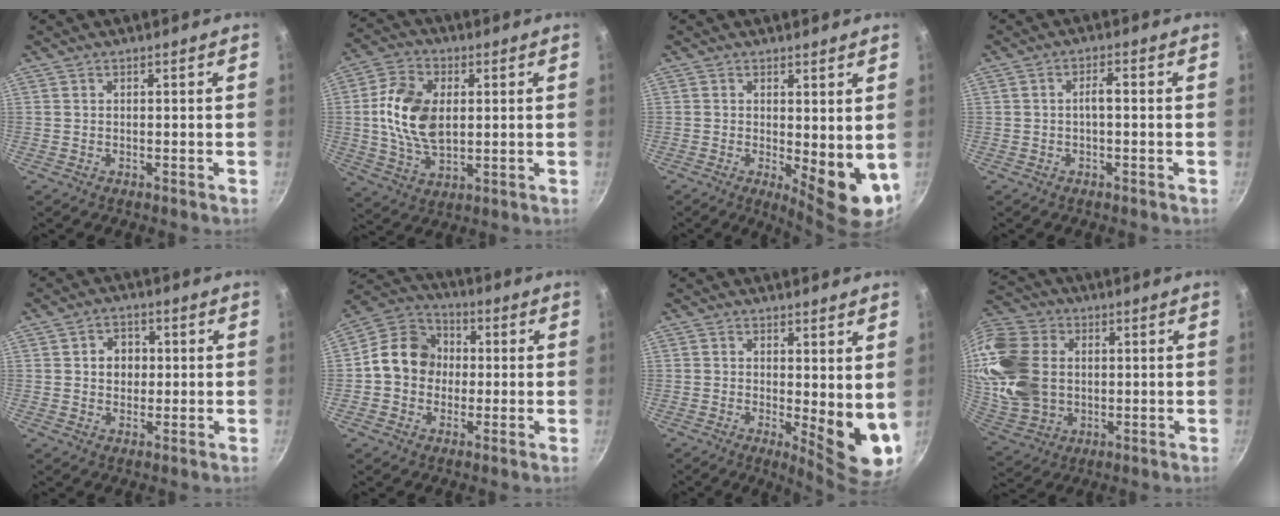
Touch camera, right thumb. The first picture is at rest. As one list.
[{"total": 13.5, "force": [1.5, 8.4, 10.4], "torque": [-0.184, 0.000, 0.025]}, {"total": 8.8, "force": [0.1, 3.6, 8.0], "torque": [-0.091, -0.017, 0.010]}, {"total": 2.4, "force": [-0.4, 0.8, 2.2], "torque": [-0.045, 0.016, -0.007]}, {"total": 5.2, "force": [0.6, 4.4, 2.7], "torque": [-0.016, 0.004, 0.005]}, {"total": 11.9, "force": [0.0, 10.4, 5.9], "torque": [-0.061, 0.027, -0.022]}, {"total": 9.1, "force": [0.6, 3.4, 8.4], "torque": [-0.097, -0.026, 0.013]}, {"total": 20.9, "force": [2.6, 16.0, 13.2], "torque": [-0.264, 0.005, 0.057]}]